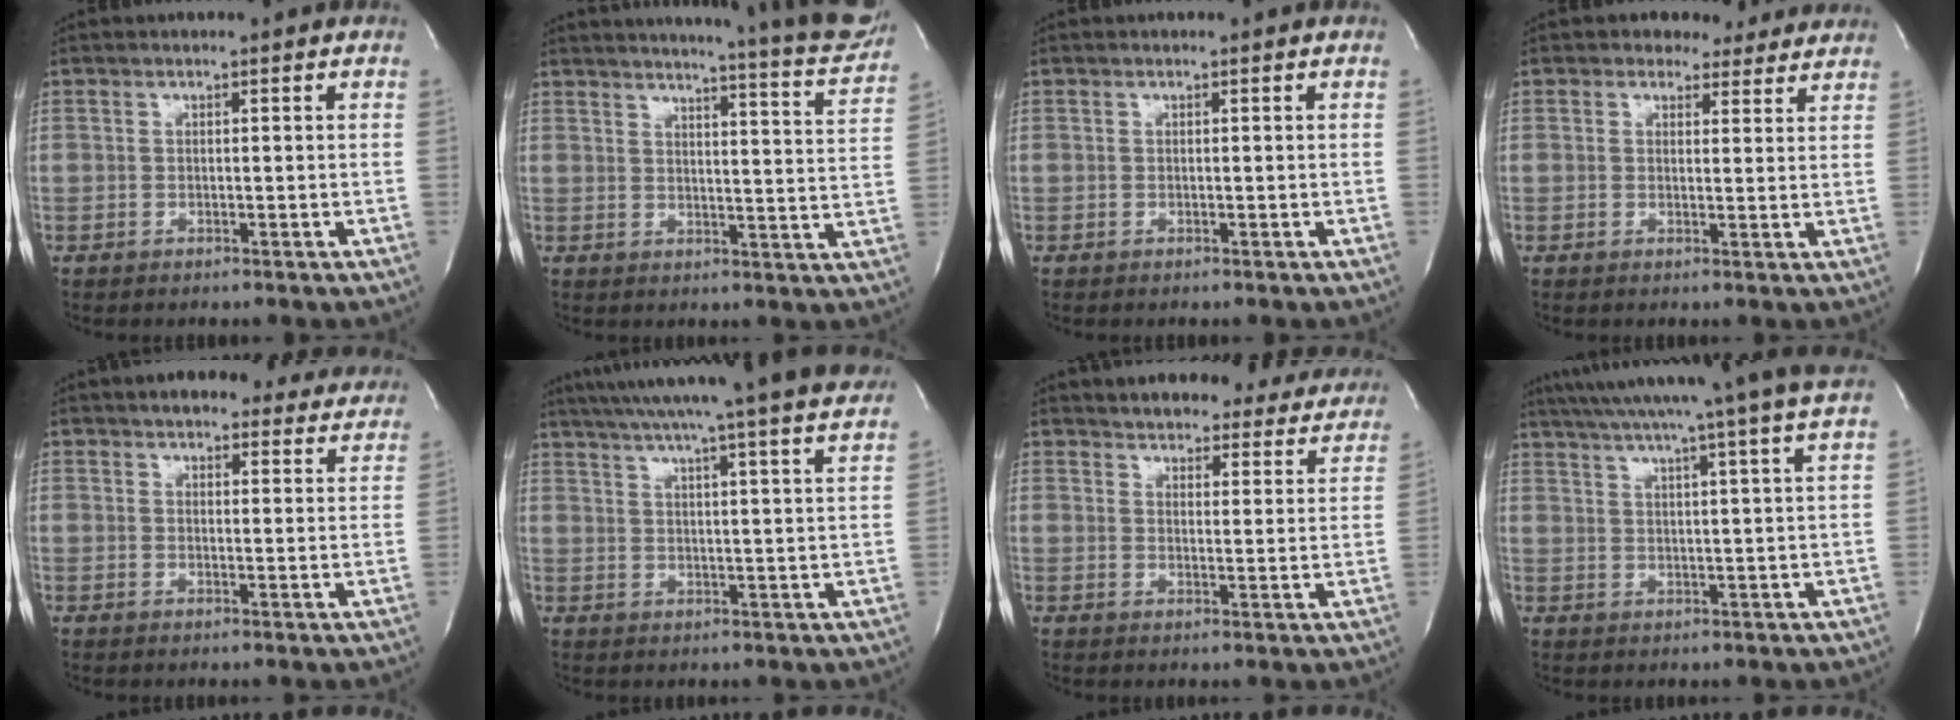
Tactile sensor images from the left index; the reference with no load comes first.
{"total": 21.0, "force": [19.3, 0.4, 8.1], "torque": [-0.114, -0.076, 0.217]}
{"total": 0.0}
{"total": 4.5, "force": [3.8, 2.4, 0.2], "torque": [0.005, -0.001, 0.033]}
{"total": 12.7, "force": [11.4, 4.1, 3.8], "torque": [-0.020, 0.008, 0.126]}
{"total": 25.5, "force": [22.5, -0.6, 12.1], "torque": [-0.204, -0.017, 0.292]}
{"total": 18.5, "force": [16.9, 5.8, 4.7], "torque": [-0.054, -0.016, 0.194]}
{"total": 19.9, "force": [16.9, -1.9, 10.4], "torque": [-0.178, -0.018, 0.228]}